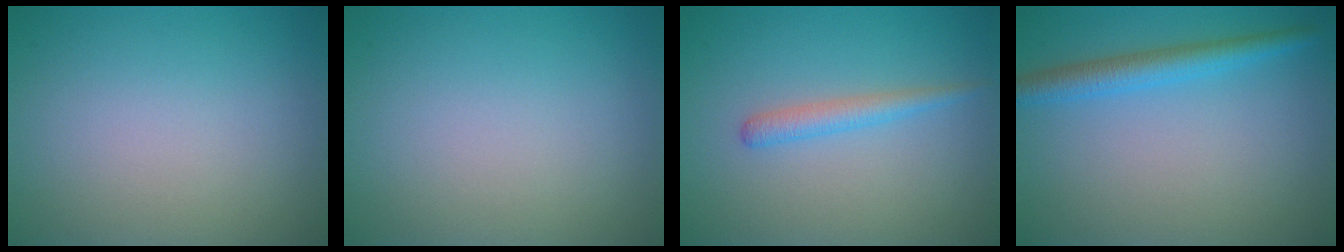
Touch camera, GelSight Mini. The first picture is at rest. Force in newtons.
{"total": 0.0}
{"total": 1.8, "press": 1.8, "slide": 0.1}
{"total": 3.0, "press": 3.0, "slide": 0.0}